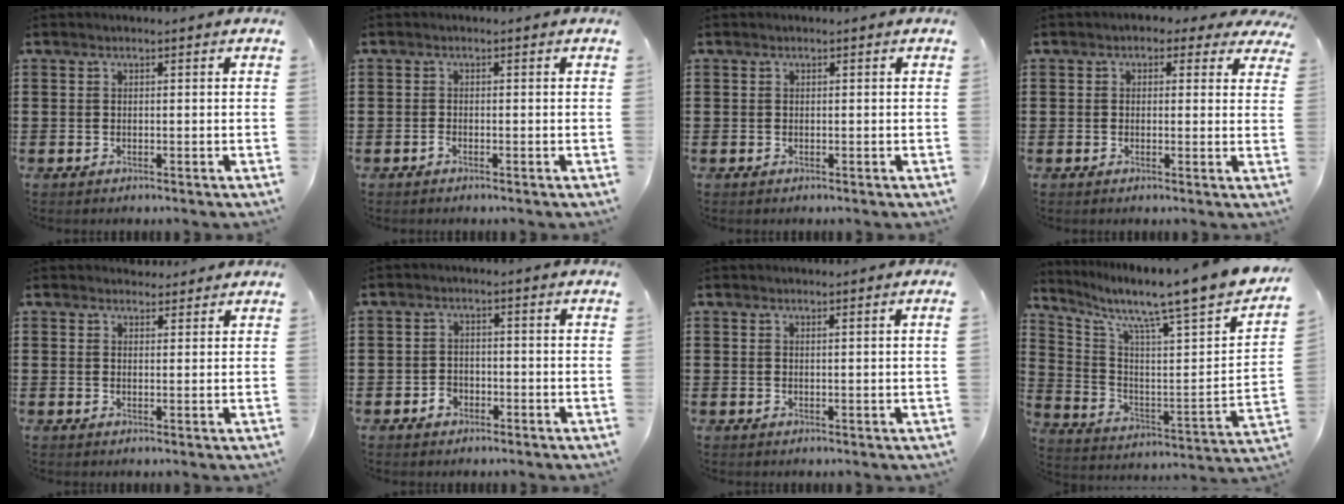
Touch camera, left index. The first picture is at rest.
{"total": 0.8, "force": [-0.6, 0.3, 0.4], "torque": [-0.011, -0.003, -0.011]}
{"total": 0.0}
{"total": 1.8, "force": [0.7, 1.4, 0.9], "torque": [-0.016, 0.007, 0.008]}
{"total": 2.2, "force": [2.1, 0.9, 0.0], "torque": [0.002, -0.003, 0.038]}
{"total": 2.2, "force": [-1.4, 1.7, 0.6], "torque": [-0.016, 0.001, -0.029]}
{"total": 1.1, "force": [0.6, -0.4, 0.8], "torque": [-0.016, -0.007, 0.010]}
{"total": 9.0, "force": [7.8, -0.3, 4.3], "torque": [-0.109, -0.083, 0.114]}